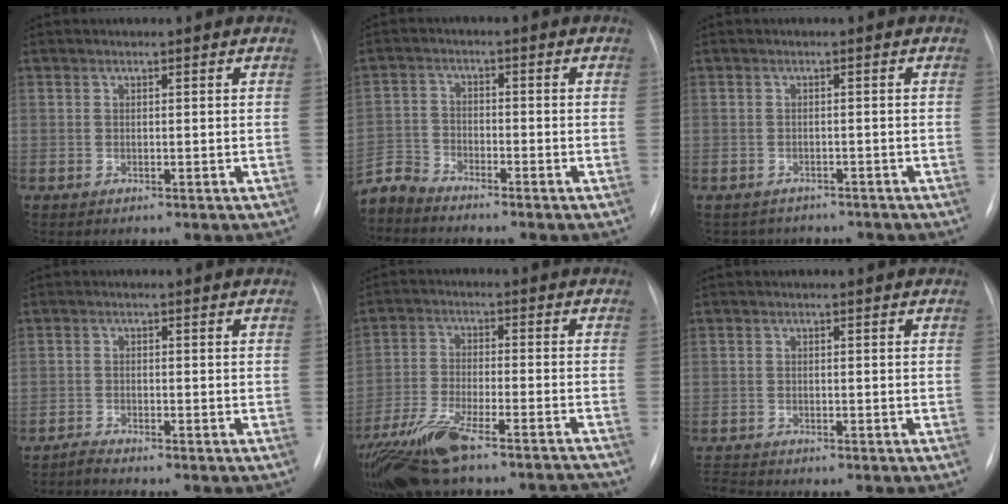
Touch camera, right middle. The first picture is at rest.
{"total": 4.6, "force": [-4.6, 0.3, -0.2], "torque": [0.001, -0.013, -0.091]}
{"total": 5.1, "force": [-4.6, 2.2, 0.3], "torque": [-0.004, 0.003, -0.054]}
{"total": 1.6, "force": [-1.5, -0.5, -0.2], "torque": [-0.002, -0.009, -0.031]}
{"total": 16.8, "force": [-14.2, 1.7, 8.8], "torque": [-0.175, -0.015, -0.238]}
{"total": 2.1, "force": [-2.1, -0.4, -0.1], "torque": [-0.004, -0.018, -0.036]}